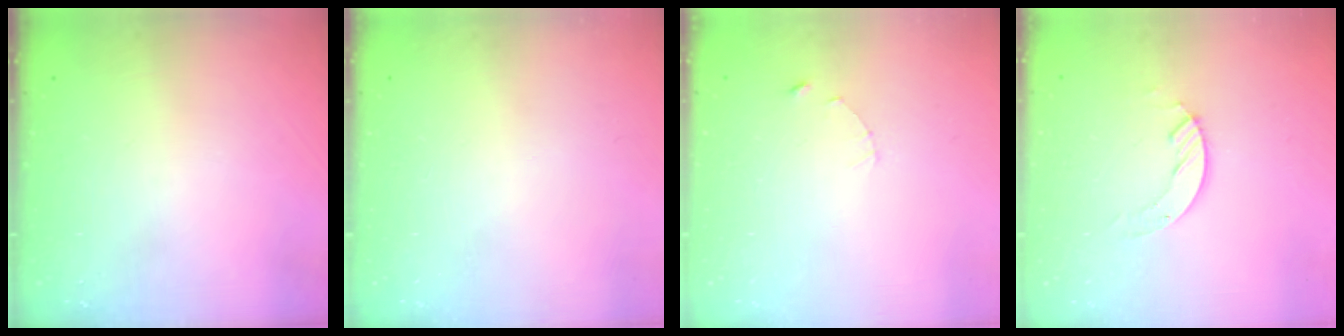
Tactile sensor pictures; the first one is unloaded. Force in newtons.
{"total": 0.0}
{"total": 1.0, "press": 1.0, "slide": 0.2}
{"total": 4.1, "press": 4.1, "slide": 0.3}